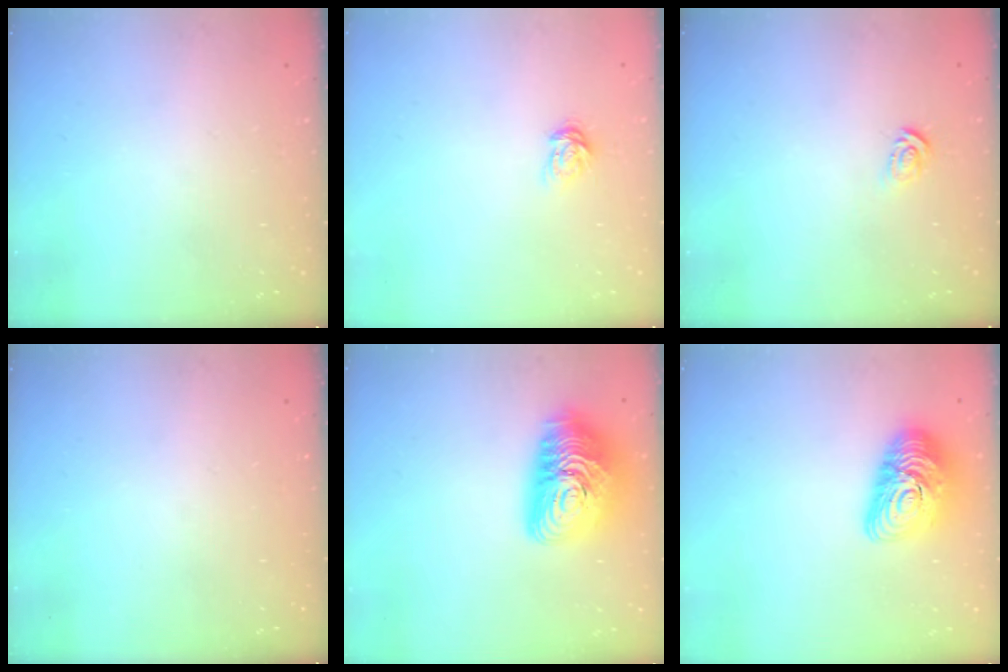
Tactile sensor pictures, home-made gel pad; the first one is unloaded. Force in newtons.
{"total": 5.3, "press": 5.3, "slide": 0.4}
{"total": 3.1, "press": 3.1, "slide": 0.0}
{"total": 0.0}
{"total": 18.5, "press": 18.5, "slide": 1.1}
{"total": 14.7, "press": 14.7, "slide": 1.2}